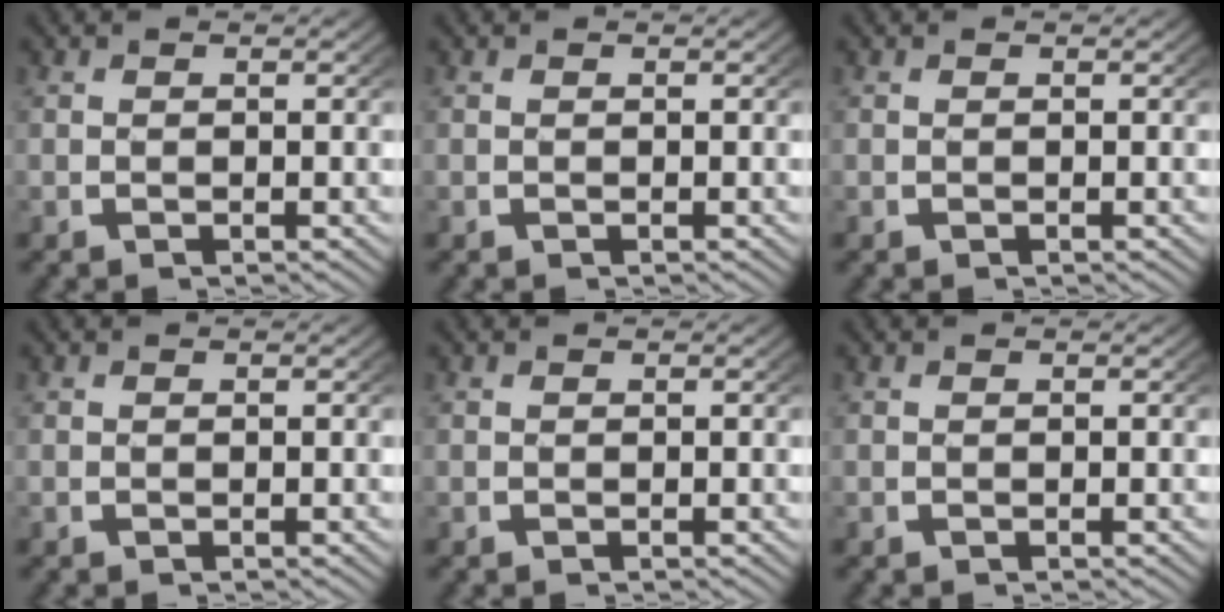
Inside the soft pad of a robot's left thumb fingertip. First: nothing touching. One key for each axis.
{"total": 0.0}
{"total": 0.0}
{"total": 0.0}
{"total": 0.0}
{"total": 0.0}